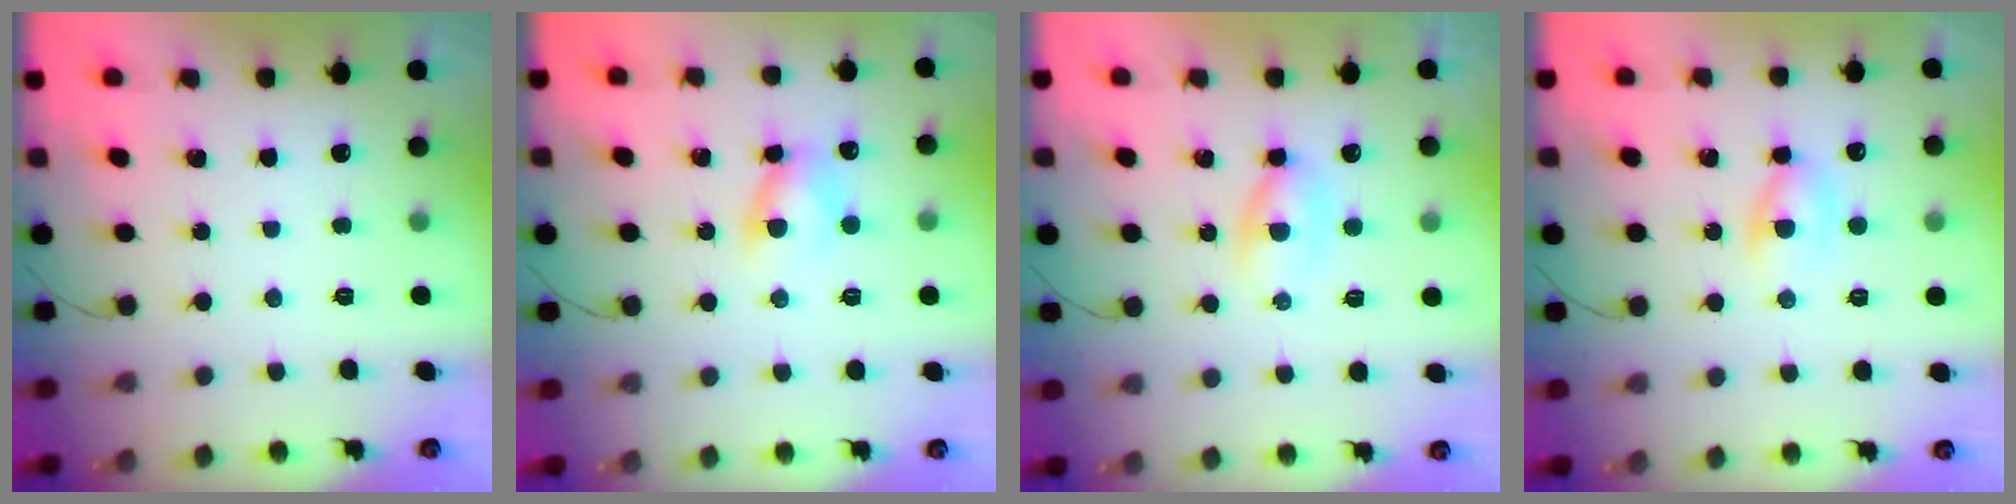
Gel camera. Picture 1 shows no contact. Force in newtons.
{"total": 6.8, "press": 6.8, "slide": 0.4}
{"total": 3.3, "press": 3.2, "slide": 0.9}
{"total": 5.6, "press": 5.4, "slide": 1.3}